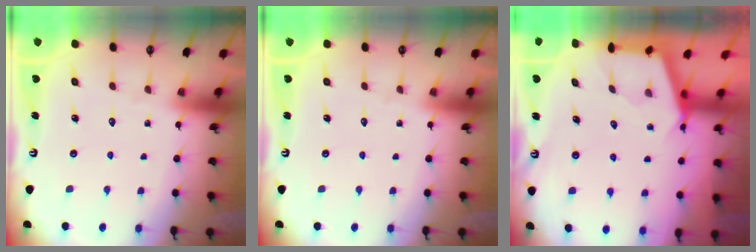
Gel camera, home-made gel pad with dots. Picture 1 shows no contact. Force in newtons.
{"total": 0.0}
{"total": 3.0, "press": 3.0, "slide": 0.4}